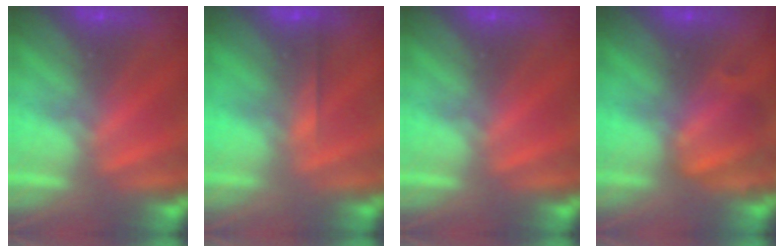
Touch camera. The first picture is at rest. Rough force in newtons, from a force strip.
{"total": 2.6}
{"total": 0.0}
{"total": 2.5}